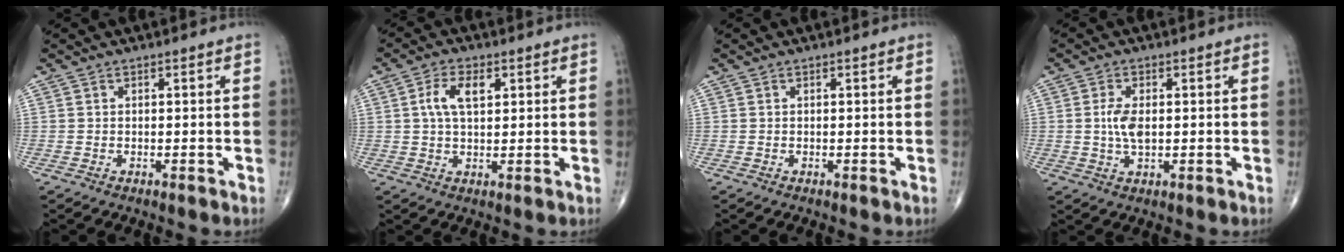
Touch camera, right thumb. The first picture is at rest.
{"total": 6.0, "force": [1.7, 3.1, 4.8], "torque": [-0.093, 0.005, 0.031]}
{"total": 0.0}
{"total": 4.5, "force": [0.2, 2.2, 4.0], "torque": [-0.080, -0.003, 0.005]}